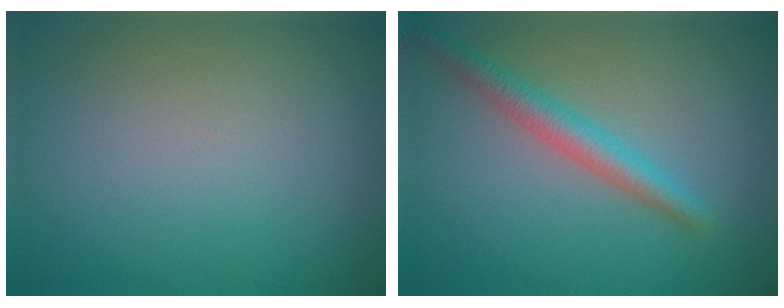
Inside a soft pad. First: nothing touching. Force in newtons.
{"total": 2.9, "press": 2.9, "slide": 0.1}